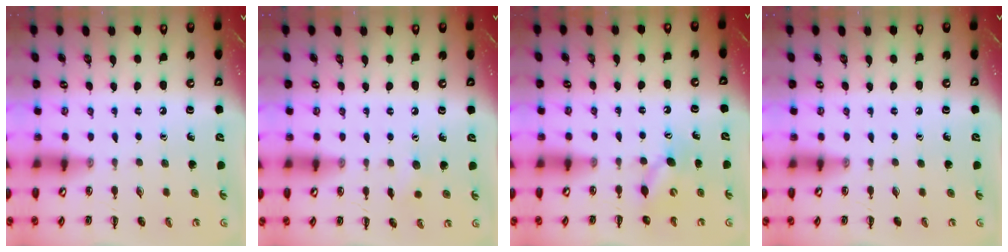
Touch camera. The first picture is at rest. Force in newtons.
{"total": 4.7, "press": 4.5, "slide": 1.3}
{"total": 6.3, "press": 6.2, "slide": 1.1}
{"total": 0.0}